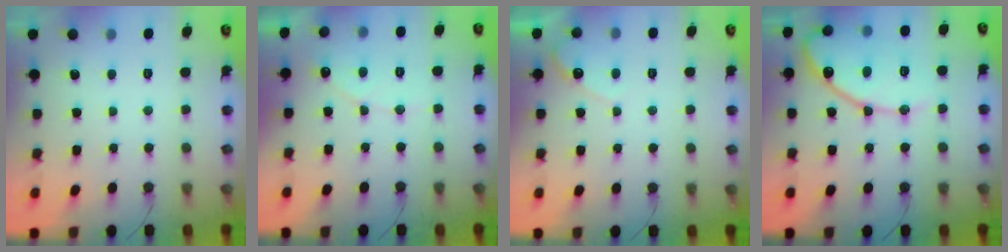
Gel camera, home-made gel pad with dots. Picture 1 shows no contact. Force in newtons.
{"total": 5.2, "press": 5.2, "slide": 0.4}
{"total": 3.8, "press": 3.8, "slide": 0.2}
{"total": 13.9, "press": 13.9, "slide": 1.2}